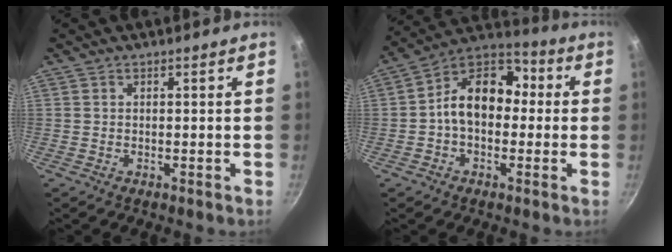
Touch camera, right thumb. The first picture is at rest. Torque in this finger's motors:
{"motor_torque": [1.33, 2.36, 1.25, -0.31, 0.12]}